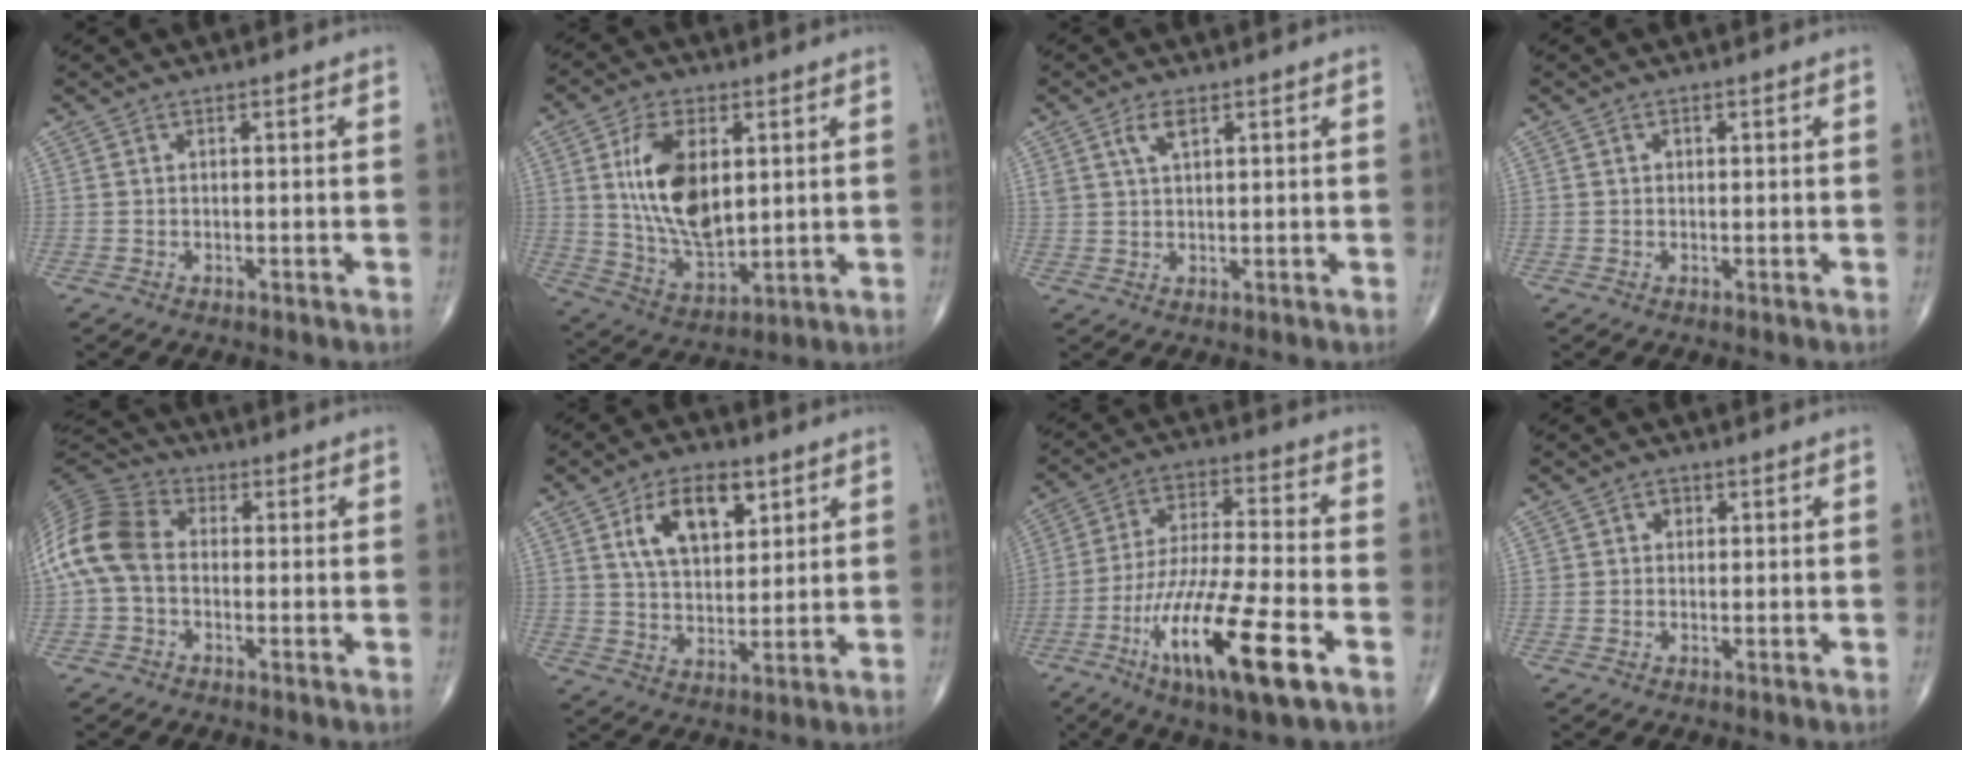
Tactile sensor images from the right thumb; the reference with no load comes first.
{"total": 15.4, "force": [3.2, 8.4, 12.5], "torque": [-0.220, -0.019, 0.070]}
{"total": 3.6, "force": [1.9, 1.6, 2.6], "torque": [-0.047, -0.003, 0.040]}
{"total": 0.8, "force": [0.2, 0.6, 0.4], "torque": [-0.004, 0.000, 0.003]}
{"total": 12.5, "force": [-0.5, 8.8, 8.8], "torque": [-0.183, 0.030, -0.023]}
{"total": 12.1, "force": [5.2, 6.7, 8.6], "torque": [-0.122, -0.016, 0.095]}
{"total": 19.6, "force": [-8.5, 3.9, 17.3], "torque": [-0.349, 0.011, -0.147]}
{"total": 2.0, "force": [0.6, 1.8, 0.7], "torque": [0.003, 0.001, 0.004]}